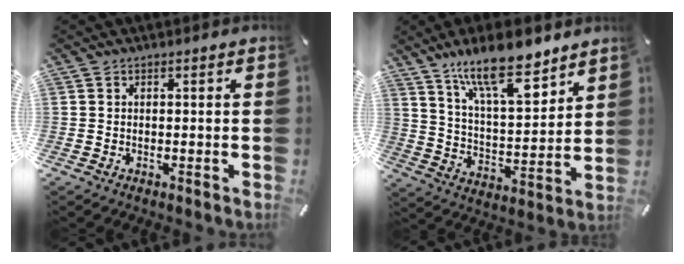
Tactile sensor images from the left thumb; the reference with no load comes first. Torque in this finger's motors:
{"motor_torque": [0.69, 0.61, 1.36, -1.40, 0.42]}